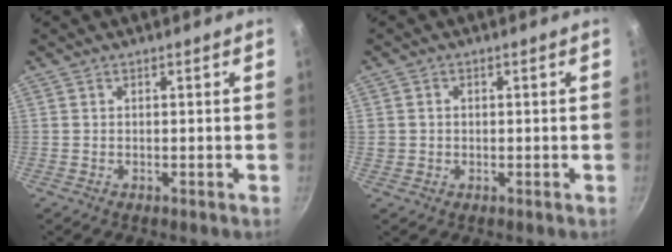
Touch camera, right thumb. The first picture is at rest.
{"total": 1.7, "force": [0.1, 1.5, 0.6], "torque": [-0.008, 0.005, 0.006]}